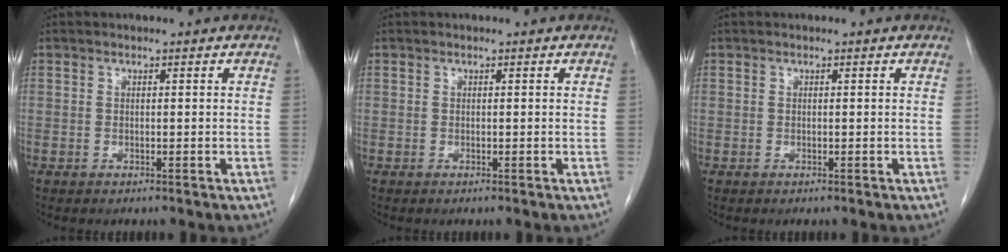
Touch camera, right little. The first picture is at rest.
{"total": 0.0}
{"total": 0.0}